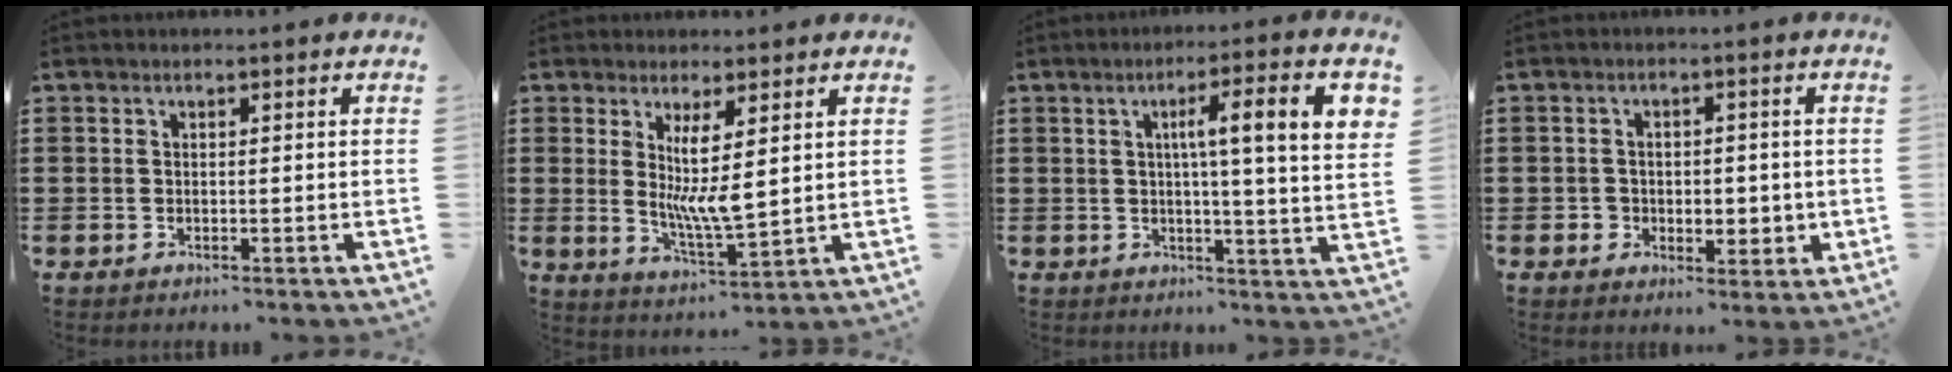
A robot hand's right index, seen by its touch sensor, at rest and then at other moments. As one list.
[{"total": 6.5, "force": [1.6, 1.3, 6.2], "torque": [-0.118, -0.017, 0.025]}, {"total": 9.6, "force": [2.7, 0.3, 9.2], "torque": [-0.159, -0.001, 0.037]}, {"total": 2.9, "force": [-0.4, 2.7, 1.1], "torque": [-0.032, 0.009, -0.012]}]